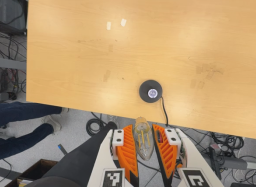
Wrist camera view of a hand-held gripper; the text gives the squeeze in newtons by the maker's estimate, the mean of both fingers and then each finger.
{"total": 13.4, "left": 13.9, "right": 13.0}